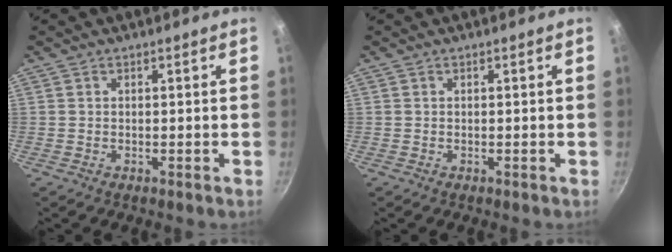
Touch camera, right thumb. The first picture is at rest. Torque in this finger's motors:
{"motor_torque": [-0.09, 0.09, 0.00, 0.00, 0.00]}